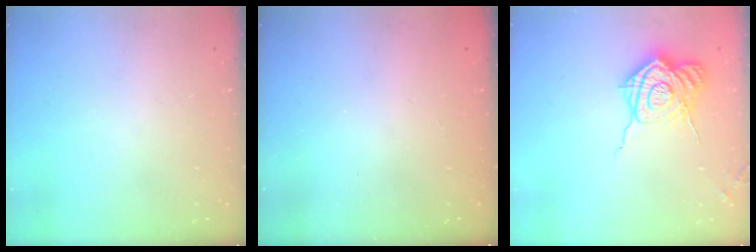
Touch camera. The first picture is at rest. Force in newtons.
{"total": 2.3, "press": 2.2, "slide": 0.7}
{"total": 16.2, "press": 16.2, "slide": 0.5}